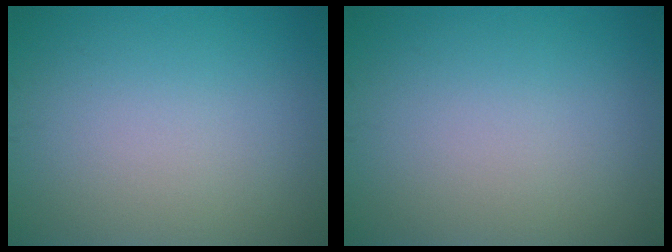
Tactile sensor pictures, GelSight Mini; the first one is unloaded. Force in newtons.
{"total": 0.0}